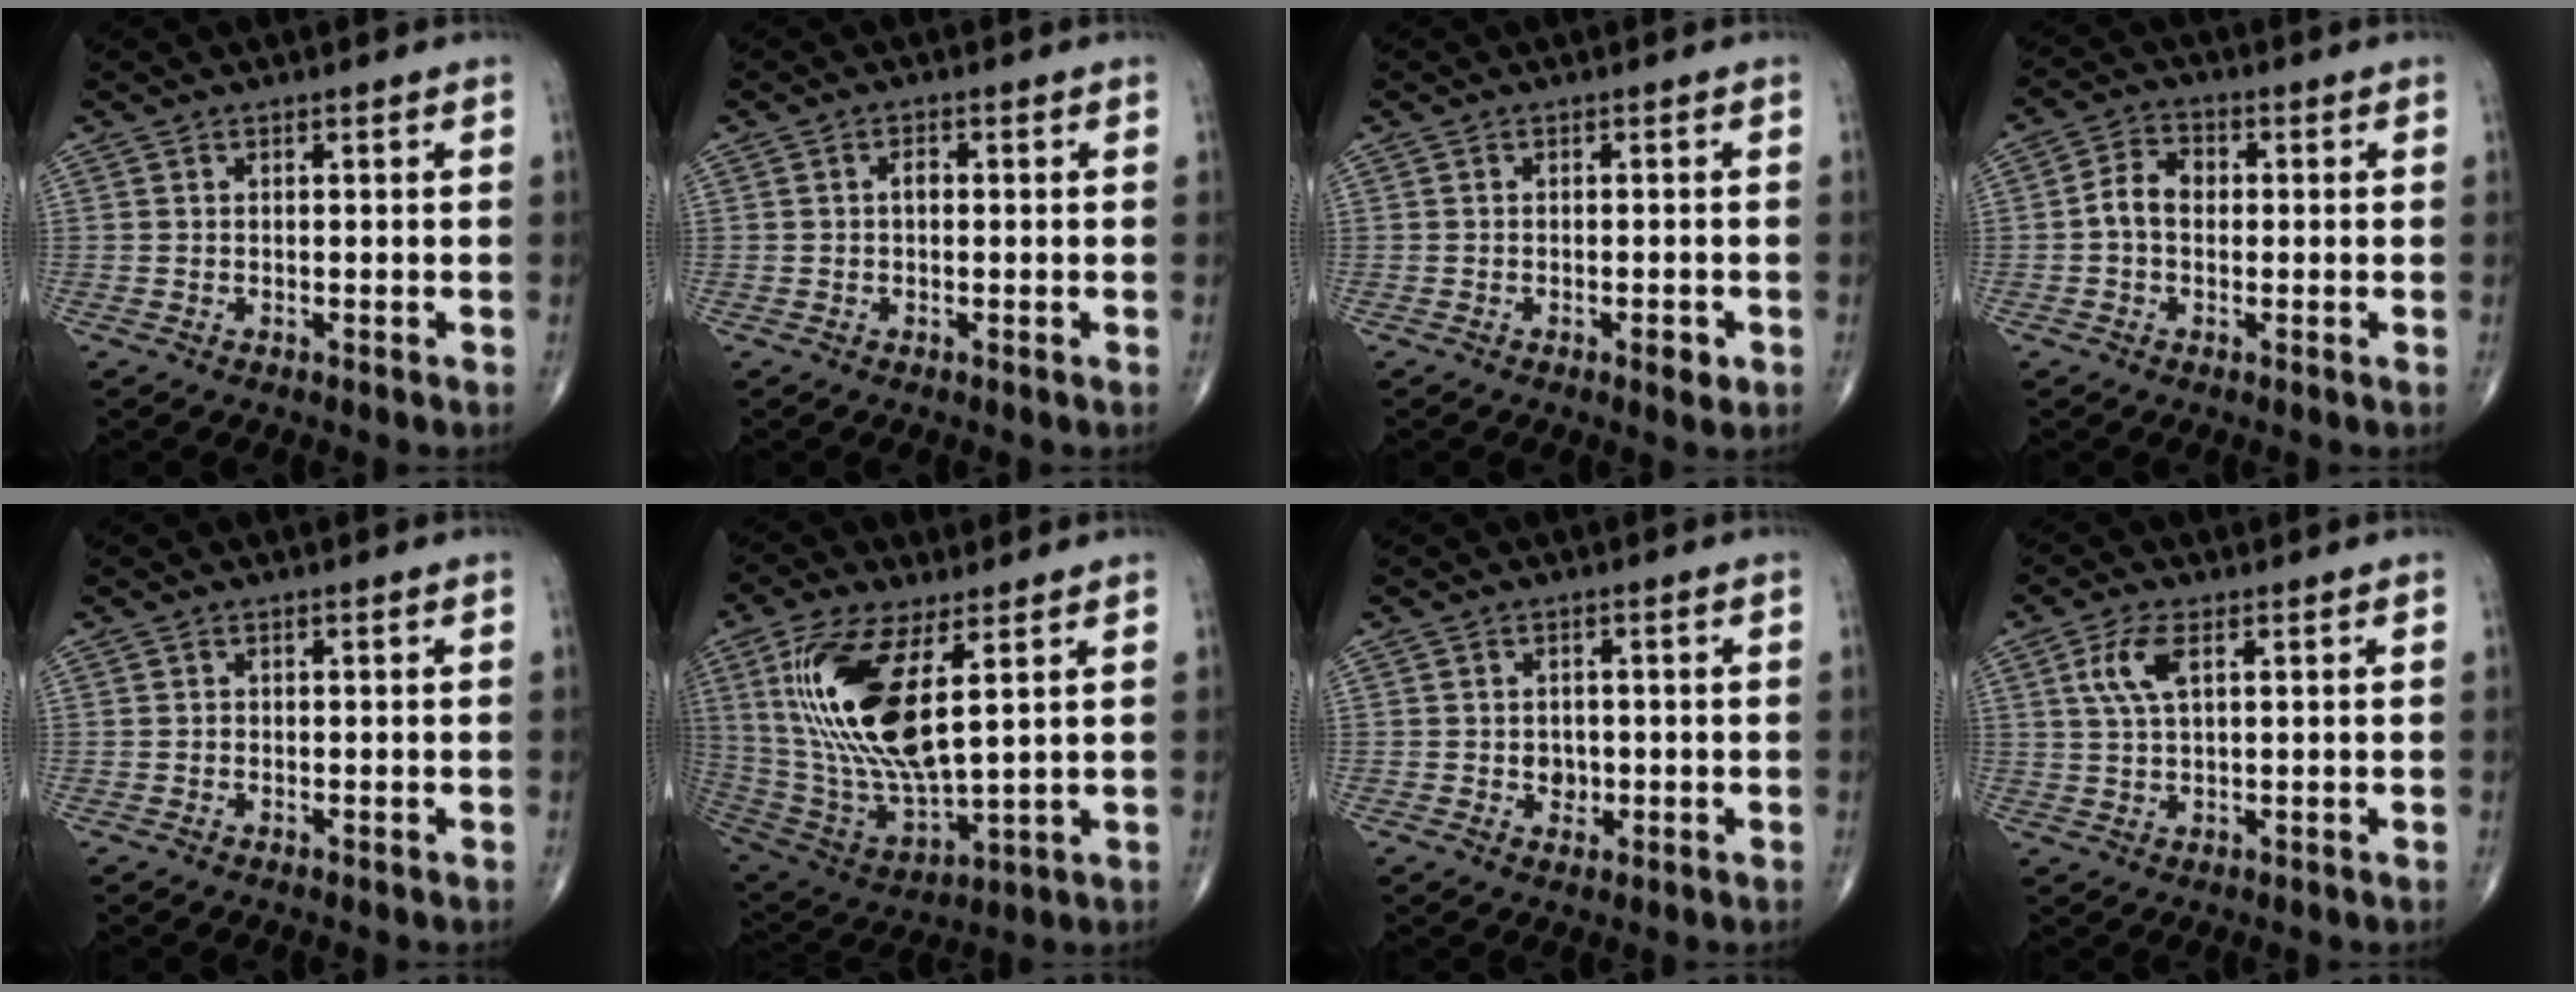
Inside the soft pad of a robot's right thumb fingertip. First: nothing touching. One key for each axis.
{"total": 1.4, "fx": 0.0, "fy": 0.9, "fz": 1.1, "tx": -0.013, "ty": 0.003, "tz": -0.005}
{"total": 2.3, "fx": -1.0, "fy": 0.8, "fz": 1.9, "tx": -0.022, "ty": -0.001, "tz": -0.014}
{"total": 5.1, "fx": -0.3, "fy": 3.8, "fz": 3.5, "tx": -0.056, "ty": 0.020, "tz": -0.015}
{"total": 0.0}
{"total": 20.7, "fx": 6.0, "fy": 7.8, "fz": 18.2, "tx": -0.383, "ty": -0.031, "tz": 0.123}
{"total": 2.6, "fx": -0.4, "fy": 2.1, "fz": 1.4, "tx": -0.006, "ty": 0.003, "tz": -0.003}
{"total": 5.6, "fx": 1.9, "fy": 2.3, "fz": 4.7, "tx": -0.105, "ty": 0.002, "tz": 0.040}